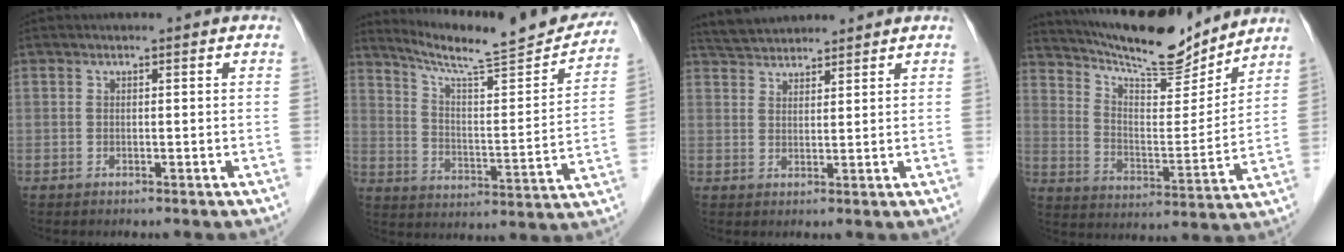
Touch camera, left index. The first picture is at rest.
{"total": 20.6, "force": [19.0, 1.0, 7.9], "torque": [-0.123, -0.041, 0.267]}
{"total": 5.9, "force": [5.7, 1.0, 1.2], "torque": [-0.026, 0.036, 0.103]}
{"total": 16.4, "force": [15.2, 2.5, 5.8], "torque": [-0.107, -0.009, 0.243]}